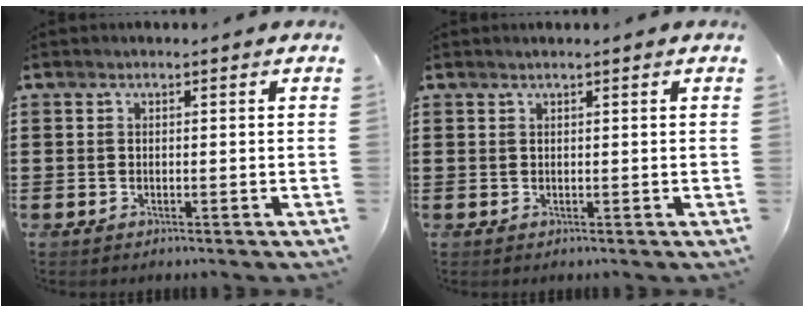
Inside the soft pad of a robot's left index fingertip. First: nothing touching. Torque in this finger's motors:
{"motor_torque": [2.14, 0.00, -0.01, 0.00]}